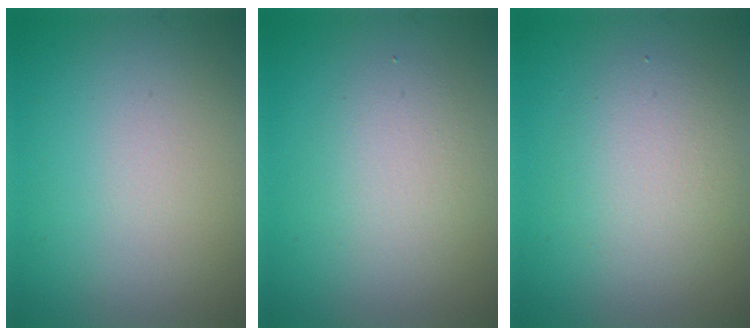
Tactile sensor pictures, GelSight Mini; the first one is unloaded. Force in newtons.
{"total": 2.4, "press": 2.4, "slide": 0.1}
{"total": 3.0, "press": 3.0, "slide": 0.1}